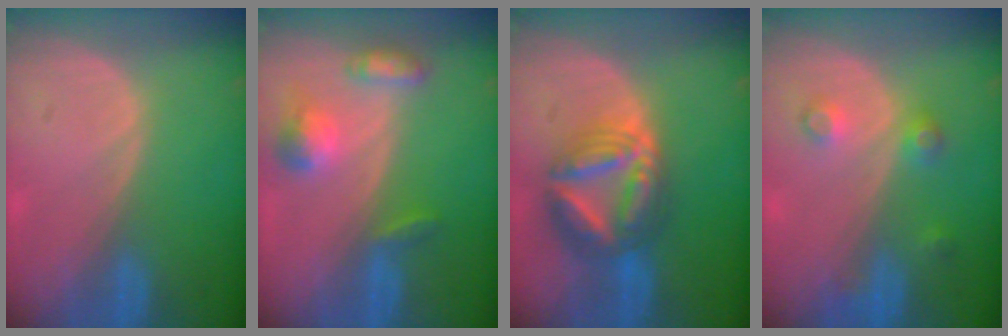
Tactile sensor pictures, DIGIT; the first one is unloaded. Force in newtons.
{"total": 5.7, "press": 5.3, "slide": 2.1}
{"total": 9.0, "press": 8.9, "slide": 0.9}
{"total": 3.5, "press": 3.3, "slide": 1.3}